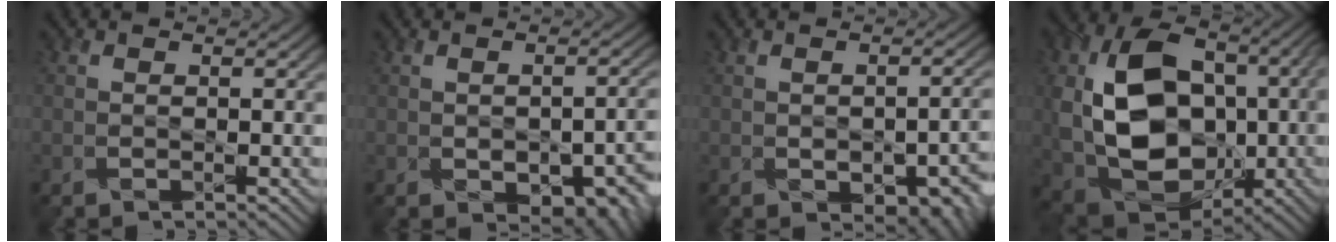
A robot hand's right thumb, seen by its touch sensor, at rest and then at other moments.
{"total": 8.5, "force": [-3.1, 5.0, 6.1], "torque": [-0.069, -0.021, -0.018]}
{"total": 7.6, "force": [-2.7, 4.4, 5.6], "torque": [-0.067, -0.022, -0.012]}
{"total": 15.4, "force": [-0.2, 10.8, 11.0], "torque": [-0.225, -0.009, 0.000]}